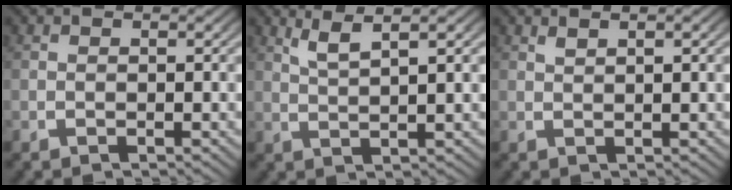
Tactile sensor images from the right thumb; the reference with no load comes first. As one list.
[{"total": 3.6, "force": [2.7, 0.4, 2.4], "torque": [-0.038, 0.010, 0.052]}, {"total": 1.1, "force": [0.8, 0.1, 0.7], "torque": [-0.014, 0.002, 0.020]}]